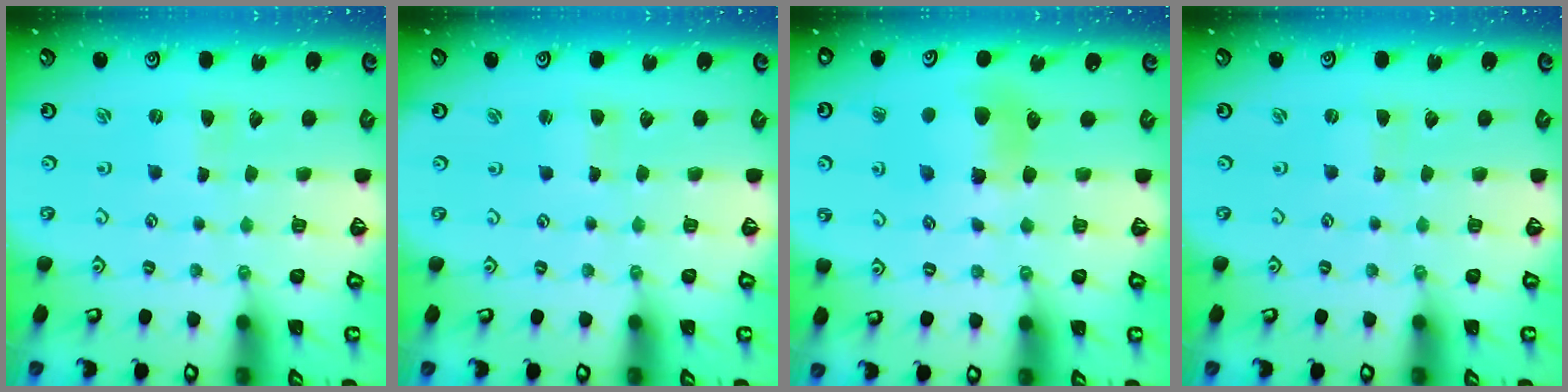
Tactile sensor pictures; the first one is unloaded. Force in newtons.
{"total": 1.4, "press": 1.4, "slide": 0.1}
{"total": 8.9, "press": 8.9, "slide": 0.9}
{"total": 0.0}